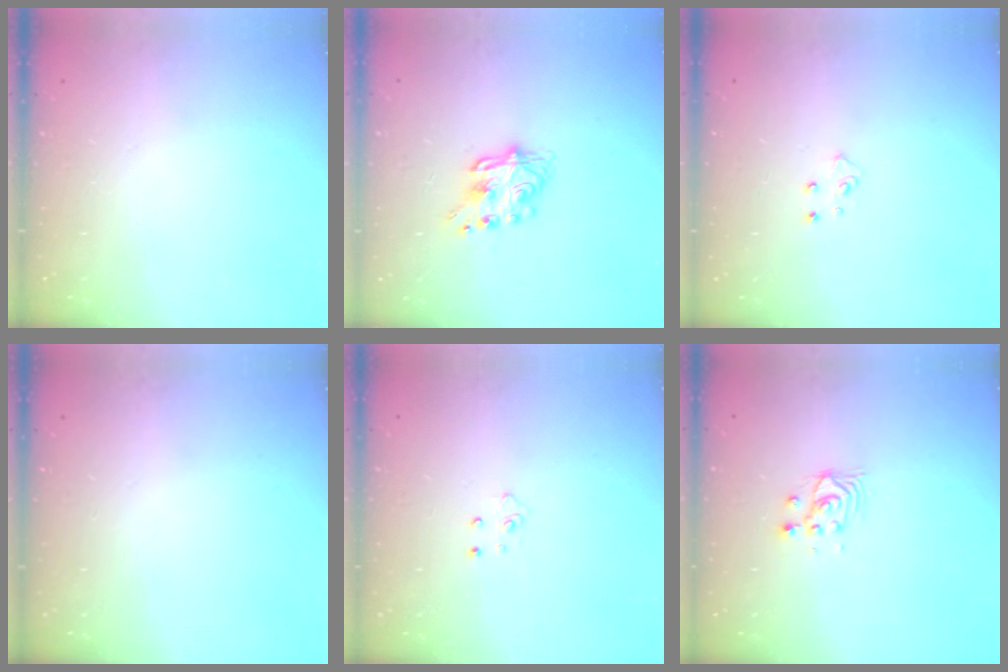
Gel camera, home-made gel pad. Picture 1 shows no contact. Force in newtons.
{"total": 7.2, "press": 7.2, "slide": 0.4}
{"total": 5.1, "press": 5.1, "slide": 0.4}
{"total": 0.0}
{"total": 4.7, "press": 4.6, "slide": 0.4}
{"total": 3.8, "press": 3.8, "slide": 0.2}